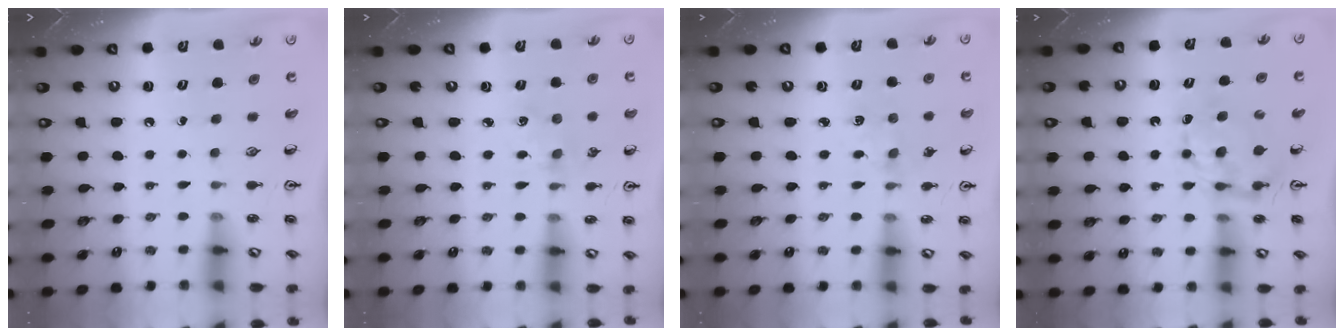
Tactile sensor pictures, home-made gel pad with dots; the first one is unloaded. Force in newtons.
{"total": 1.8, "press": 1.7, "slide": 0.2}
{"total": 2.3, "press": 2.3, "slide": 0.4}
{"total": 7.5, "press": 7.4, "slide": 0.6}